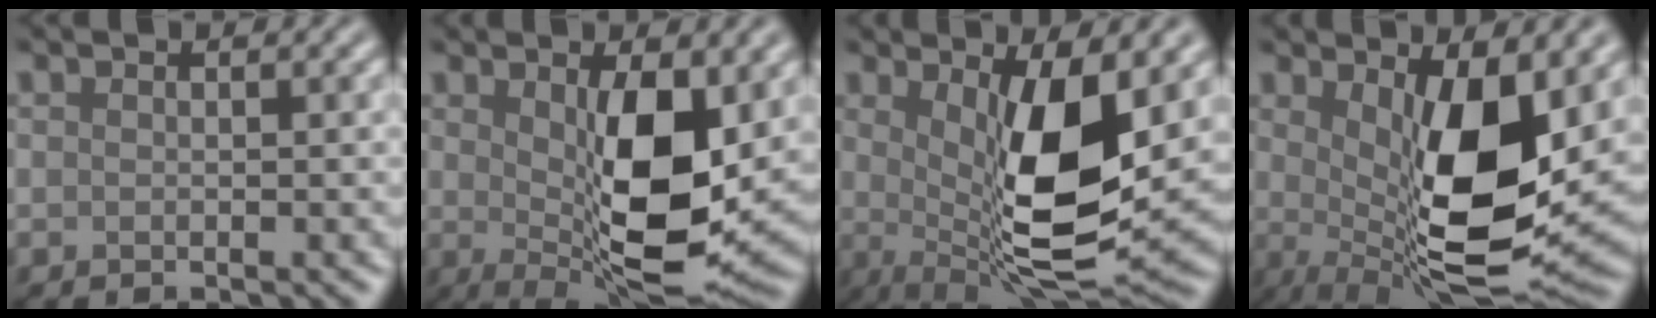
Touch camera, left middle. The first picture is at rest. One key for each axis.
{"total": 9.6, "fx": 0.6, "fy": 3.3, "fz": 9.0, "tx": -0.145, "ty": -0.015, "tz": 0.023}
{"total": 9.9, "fx": 0.9, "fy": 3.1, "fz": 9.3, "tx": -0.157, "ty": -0.024, "tz": 0.029}
{"total": 10.9, "fx": 1.0, "fy": 3.8, "fz": 10.2, "tx": -0.164, "ty": -0.026, "tz": 0.028}